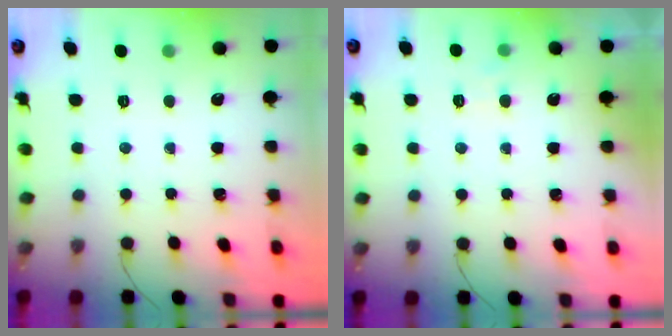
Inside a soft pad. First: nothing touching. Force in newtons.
{"total": 4.2, "press": 4.1, "slide": 1.1}